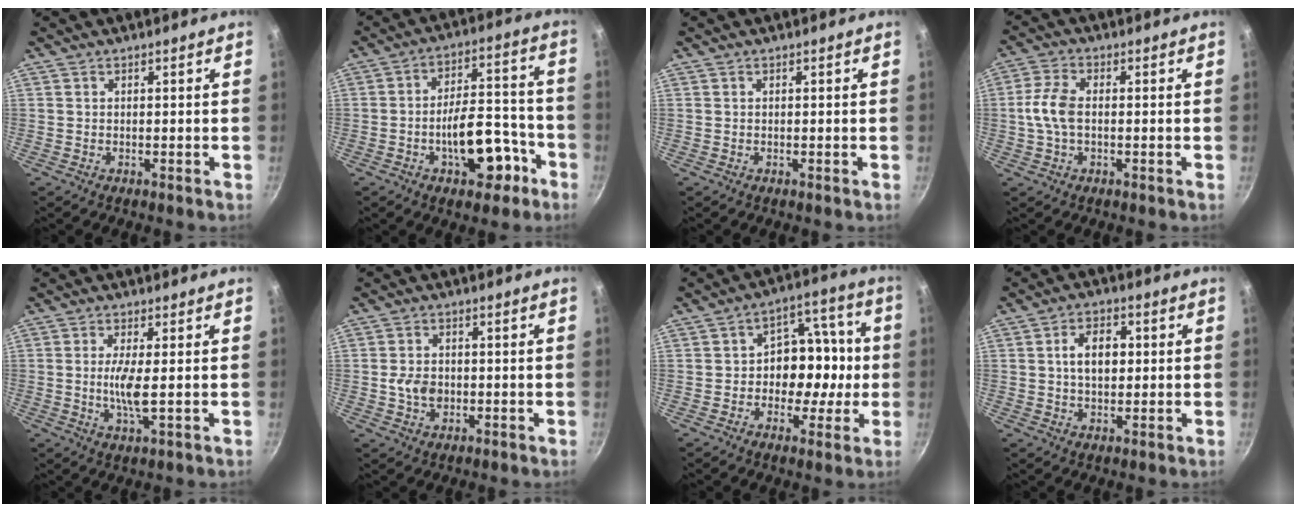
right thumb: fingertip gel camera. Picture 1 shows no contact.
{"total": 13.9, "force": [-5.9, 7.0, 10.4], "torque": [-0.115, 0.064, -0.075]}
{"total": 0.0}
{"total": 6.4, "force": [-0.3, 3.7, 5.2], "torque": [-0.108, 0.017, -0.012]}
{"total": 5.2, "force": [-0.1, 0.8, 5.1], "torque": [-0.113, -0.007, -0.001]}
{"total": 4.8, "force": [-0.6, 3.6, 3.1], "torque": [-0.045, 0.005, -0.012]}
{"total": 12.4, "force": [-1.4, 9.2, 8.1], "torque": [-0.057, 0.039, -0.030]}
{"total": 7.1, "force": [0.8, 4.7, 5.3], "torque": [-0.067, 0.010, 0.010]}